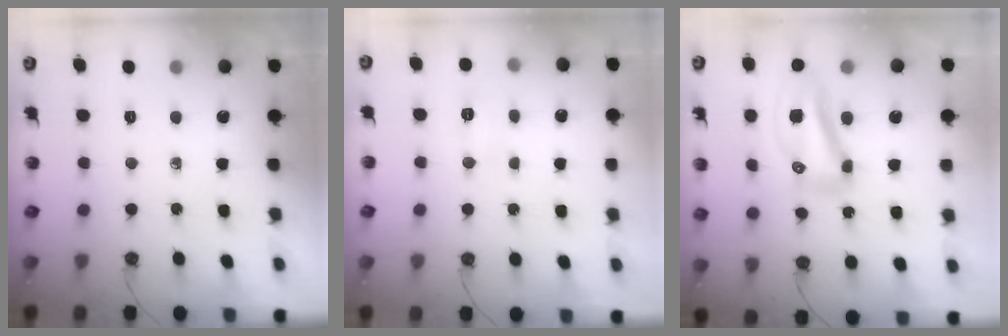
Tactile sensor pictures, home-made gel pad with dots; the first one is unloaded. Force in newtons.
{"total": 5.5, "press": 5.5, "slide": 0.6}
{"total": 12.0, "press": 11.9, "slide": 1.5}